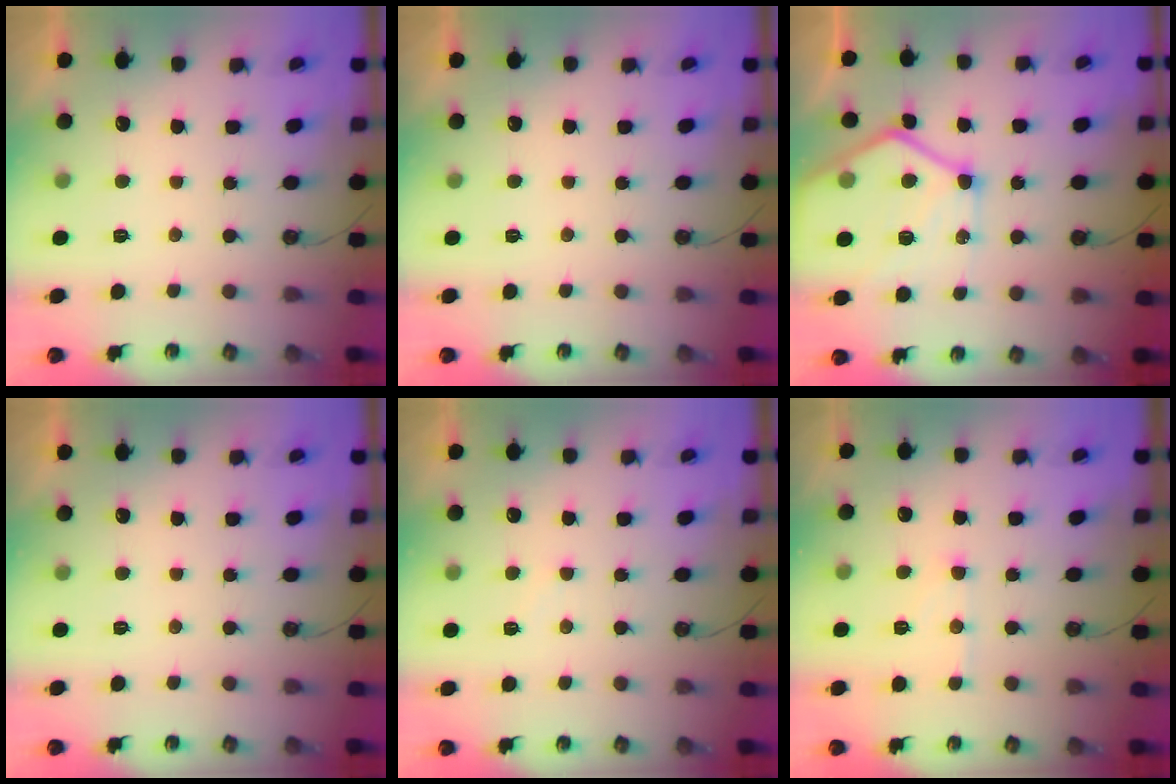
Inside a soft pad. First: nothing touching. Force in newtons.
{"total": 0.0}
{"total": 19.6, "press": 19.5, "slide": 1.9}
{"total": 0.0}
{"total": 5.2, "press": 5.2, "slide": 0.5}
{"total": 7.4, "press": 7.4, "slide": 0.5}